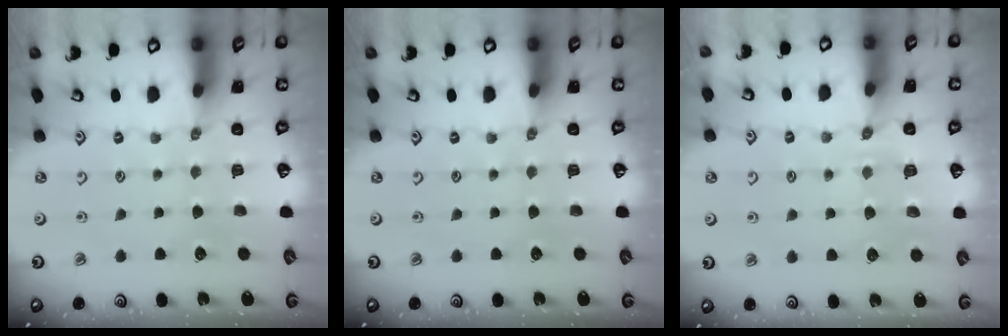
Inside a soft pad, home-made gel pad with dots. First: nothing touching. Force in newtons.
{"total": 0.0}
{"total": 4.5, "press": 4.4, "slide": 1.1}